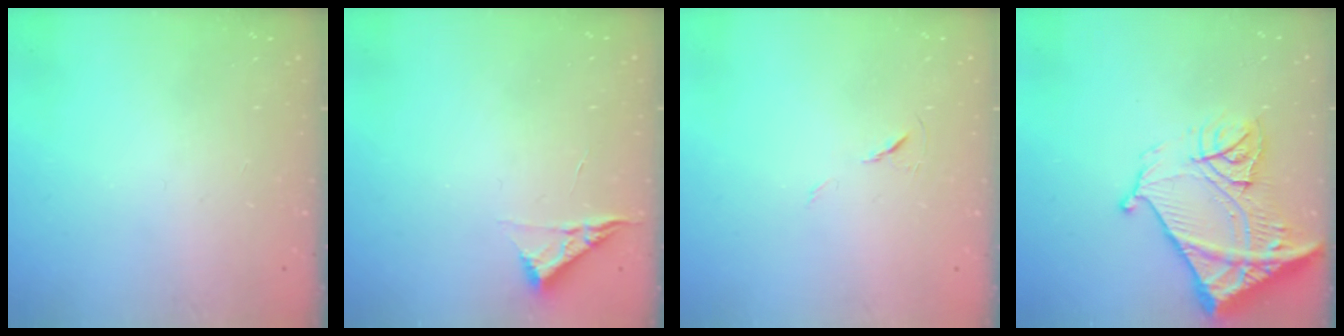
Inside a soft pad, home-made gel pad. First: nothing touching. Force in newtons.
{"total": 5.1, "press": 5.0, "slide": 0.7}
{"total": 5.1, "press": 4.7, "slide": 2.1}
{"total": 19.3, "press": 19.2, "slide": 2.2}